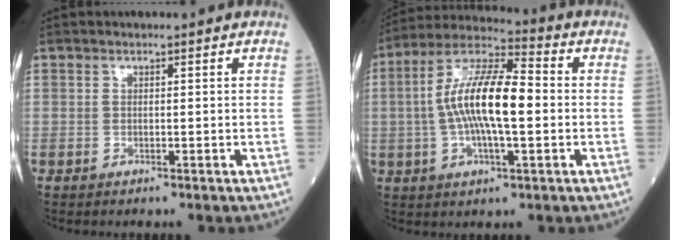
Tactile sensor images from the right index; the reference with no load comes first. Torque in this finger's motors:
{"motor_torque": [2.14, 0.00, 1.06, 0.21]}